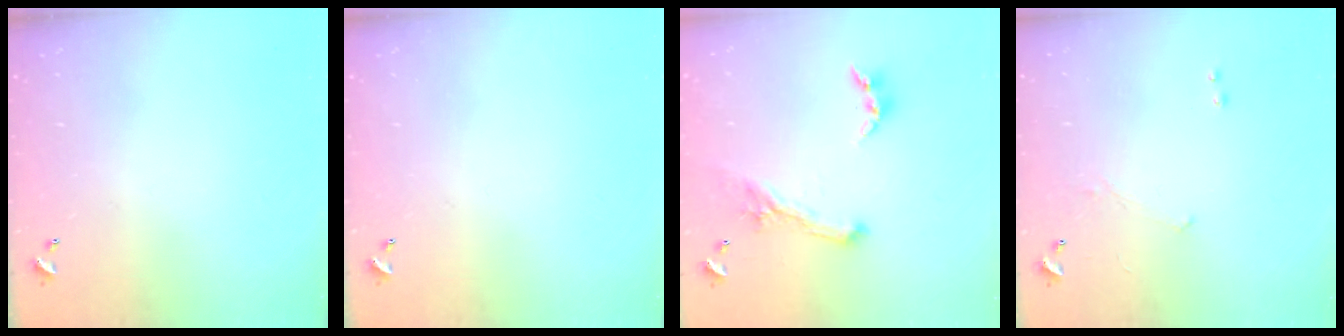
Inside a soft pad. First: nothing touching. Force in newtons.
{"total": 0.0}
{"total": 1.8, "press": 1.7, "slide": 0.4}
{"total": 1.2, "press": 1.1, "slide": 0.5}